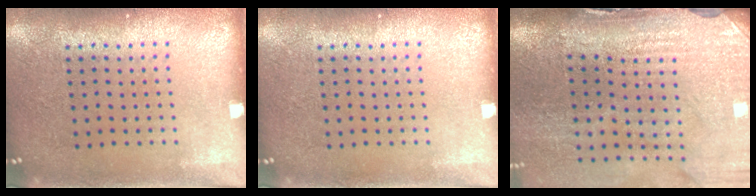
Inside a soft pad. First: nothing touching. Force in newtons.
{"total": 0.0}
{"total": 4.6, "press": 3.9, "slide": 2.5}